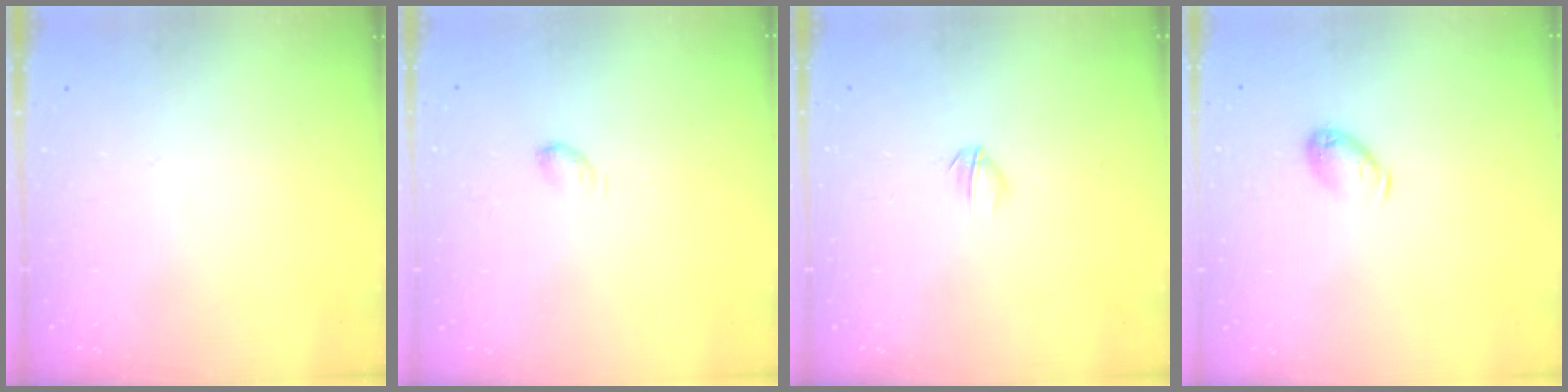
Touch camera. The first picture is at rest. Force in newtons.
{"total": 2.9, "press": 2.9, "slide": 0.5}
{"total": 2.8, "press": 2.7, "slide": 0.9}
{"total": 6.2, "press": 6.2, "slide": 0.7}